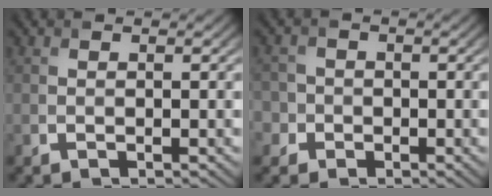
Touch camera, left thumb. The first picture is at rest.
{"total": 3.5, "force": [-1.1, 3.2, 0.6], "torque": [-0.010, 0.007, -0.038]}